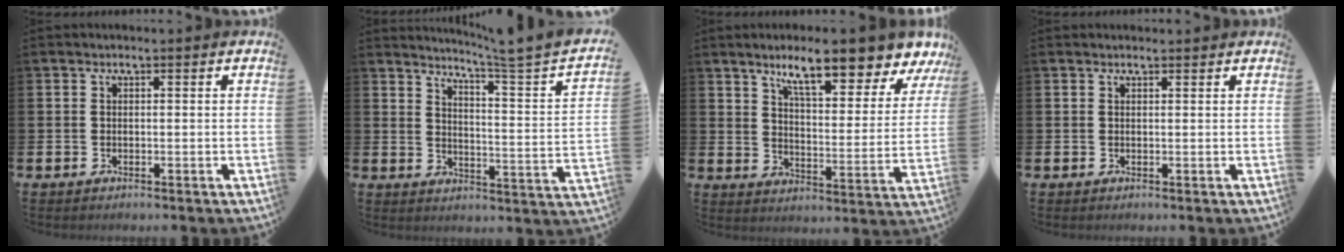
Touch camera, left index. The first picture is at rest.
{"total": 4.3, "force": [3.6, -1.3, 2.1], "torque": [-0.045, -0.047, 0.046]}
{"total": 10.4, "force": [8.8, 1.8, 5.2], "torque": [-0.101, -0.048, 0.150]}
{"total": 0.8, "force": [0.7, 0.2, 0.1], "torque": [0.006, -0.001, 0.012]}